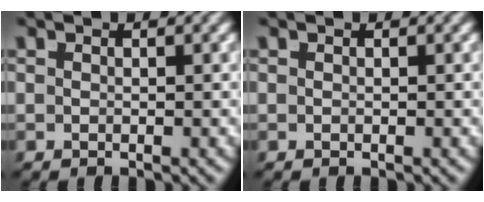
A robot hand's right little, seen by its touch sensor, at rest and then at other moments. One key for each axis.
{"total": 0.0}